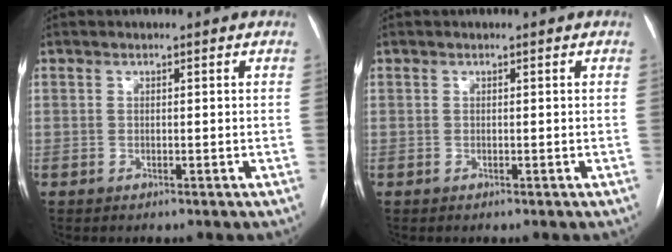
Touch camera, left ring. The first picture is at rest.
{"total": 0.0}